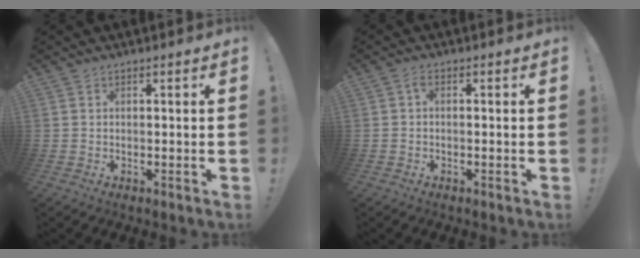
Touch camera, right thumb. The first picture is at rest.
{"total": 0.8, "force": [-0.2, 0.4, 0.7], "torque": [-0.016, 0.004, -0.003]}